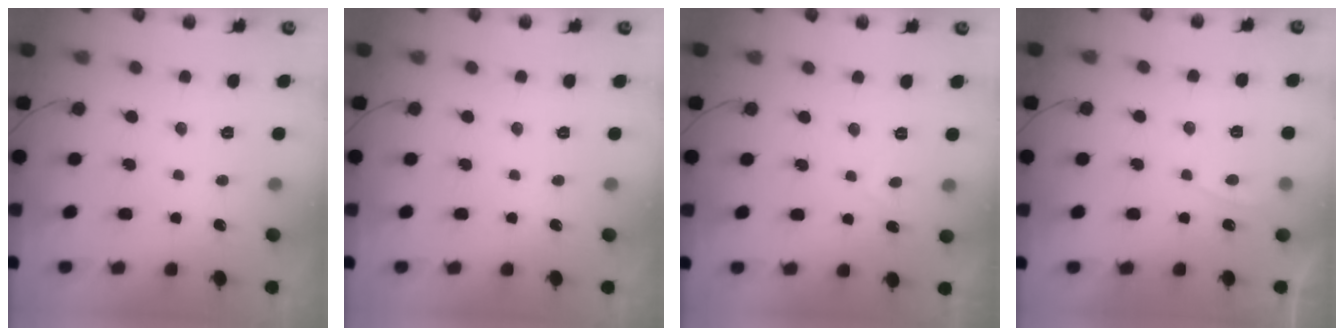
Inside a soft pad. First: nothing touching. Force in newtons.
{"total": 0.0}
{"total": 2.2, "press": 2.1, "slide": 0.5}
{"total": 1.8, "press": 1.7, "slide": 0.6}